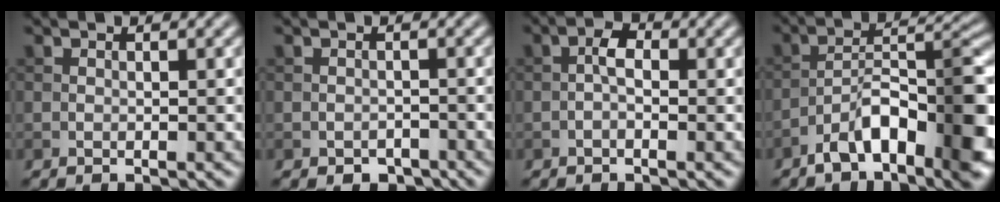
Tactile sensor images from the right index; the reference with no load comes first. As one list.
[{"total": 1.7, "force": [-1.2, 1.0, 0.6], "torque": [-0.006, -0.001, -0.019]}, {"total": 1.7, "force": [-0.4, 0.7, 1.4], "torque": [-0.024, 0.006, -0.012]}, {"total": 9.6, "force": [-5.0, 3.6, 7.3], "torque": [-0.108, 0.021, -0.084]}]